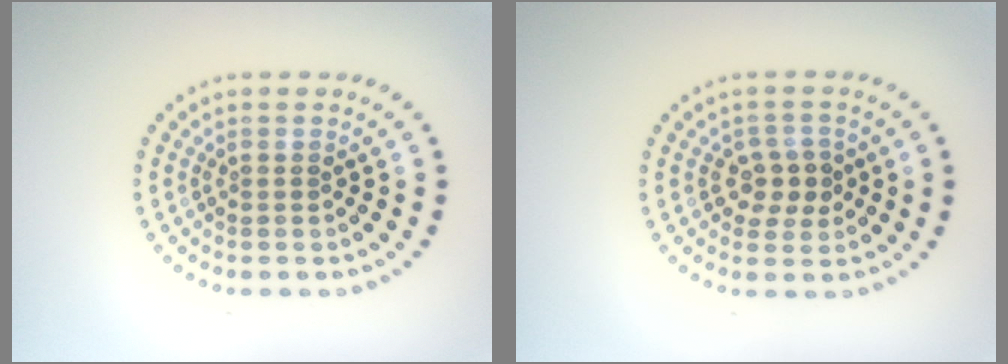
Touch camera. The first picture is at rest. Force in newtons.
{"total": 2.7, "press": 2.6, "slide": 0.8}